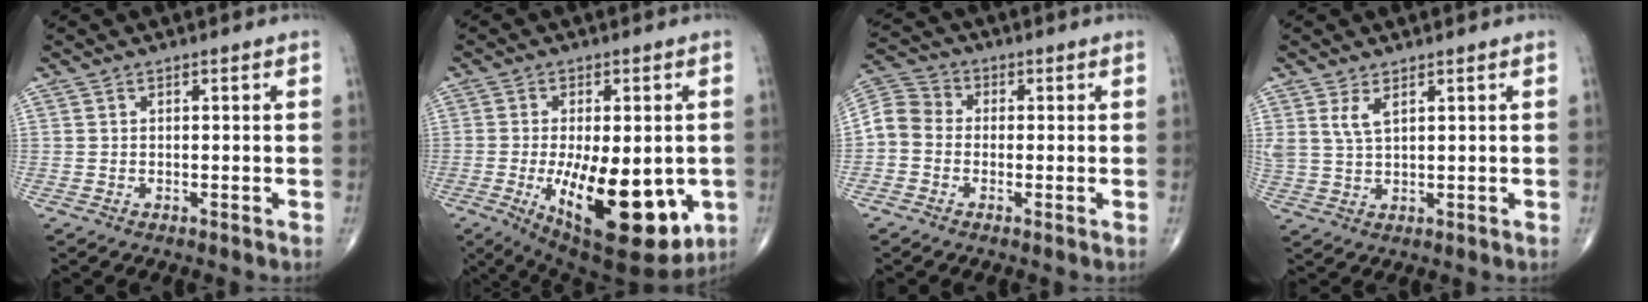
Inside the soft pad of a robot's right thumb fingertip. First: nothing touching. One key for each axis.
{"total": 20.3, "fx": -5.1, "fy": 8.6, "fz": 17.6, "tx": -0.241, "ty": -0.022, "tz": -0.051}
{"total": 6.3, "fx": -1.0, "fy": 5.3, "fz": 3.2, "tx": -0.049, "ty": 0.021, "tz": -0.038}
{"total": 3.6, "fx": 1.9, "fy": 1.3, "fz": 2.7, "tx": -0.059, "ty": -0.008, "tz": 0.046}